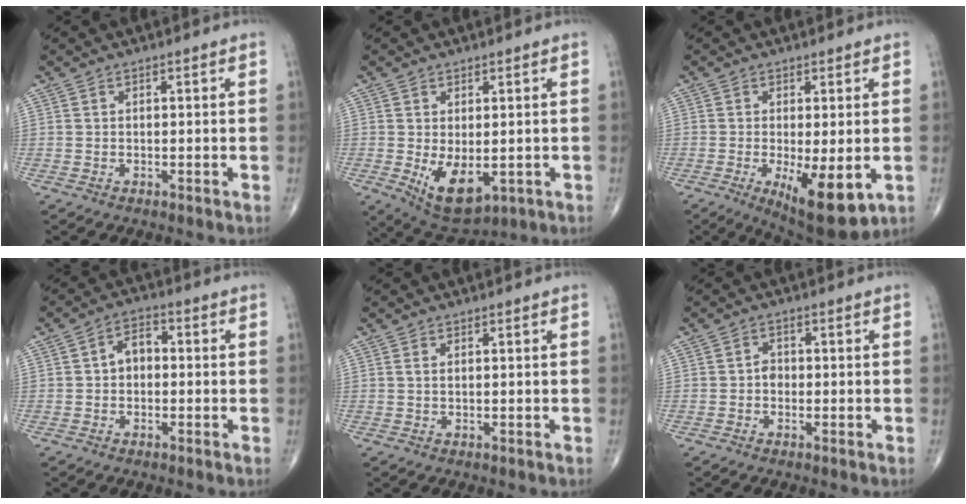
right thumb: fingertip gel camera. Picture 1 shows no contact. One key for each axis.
{"total": 8.3, "fx": -1.4, "fy": 4.4, "fz": 6.9, "tx": -0.098, "ty": -0.014, "tz": -0.002}
{"total": 10.7, "fx": -2.9, "fy": 3.5, "fz": 9.7, "tx": -0.142, "ty": -0.024, "tz": -0.033}
{"total": 4.6, "fx": -0.1, "fy": 3.3, "fz": 3.3, "tx": -0.040, "ty": 0.020, "tz": -0.011}
{"total": 0.6, "fx": 0.3, "fy": 0.2, "fz": 0.5, "tx": -0.014, "ty": 0.004, "tz": 0.006}
{"total": 1.7, "fx": -0.4, "fy": 1.4, "fz": 0.9, "tx": -0.001, "ty": 0.007, "tz": -0.012}